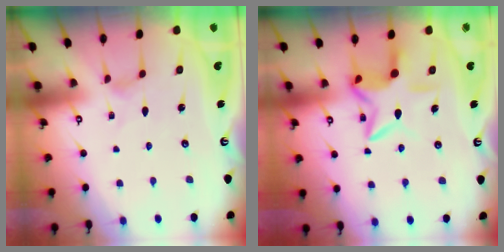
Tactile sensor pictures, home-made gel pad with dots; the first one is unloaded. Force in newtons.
{"total": 10.9, "press": 10.9, "slide": 1.1}